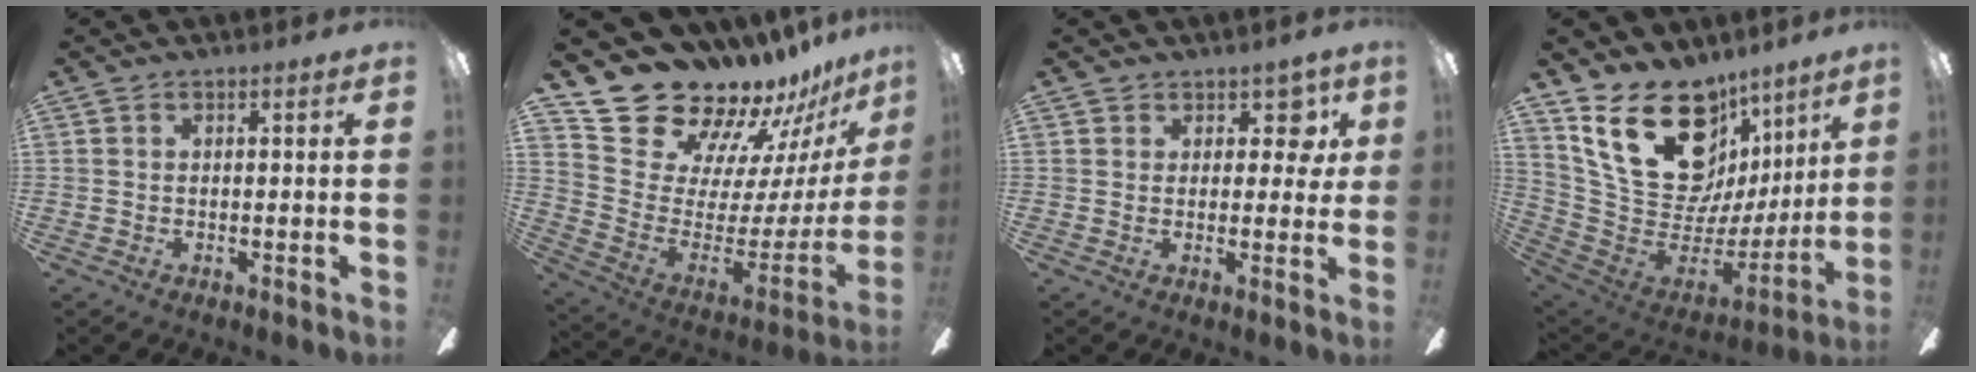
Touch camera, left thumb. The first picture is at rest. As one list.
[{"total": 19.9, "force": [18.0, 7.3, 4.2], "torque": [-0.081, -0.160, 0.337]}, {"total": 5.5, "force": [3.1, 3.9, 2.4], "torque": [-0.021, -0.010, 0.053]}, {"total": 26.5, "force": [13.8, 16.1, 15.9], "torque": [-0.283, -0.078, 0.269]}]